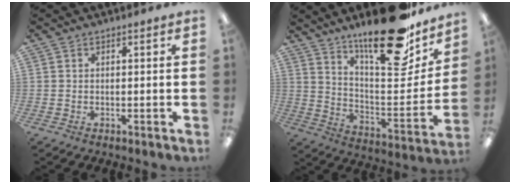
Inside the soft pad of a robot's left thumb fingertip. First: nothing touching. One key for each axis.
{"total": 25.6, "fx": 19.0, "fy": 7.8, "fz": 15.2, "tx": -0.215, "ty": -0.131, "tz": 0.311}